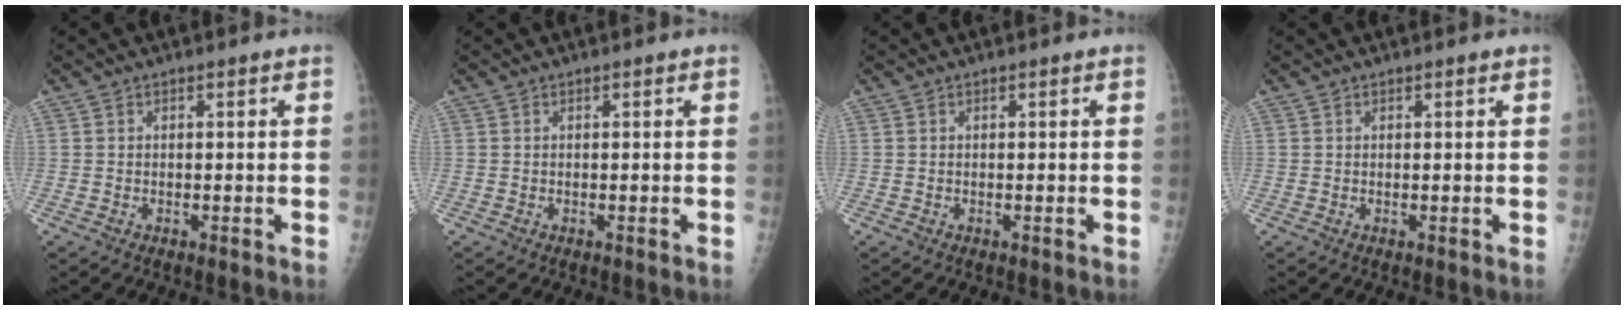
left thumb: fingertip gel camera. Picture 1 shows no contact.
{"total": 0.0}
{"total": 0.0}
{"total": 0.6, "force": [0.5, 0.2, 0.1], "torque": [-0.004, -0.002, 0.008]}